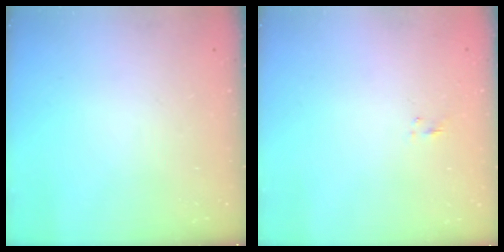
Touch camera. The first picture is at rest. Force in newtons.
{"total": 1.3, "press": 1.1, "slide": 0.6}